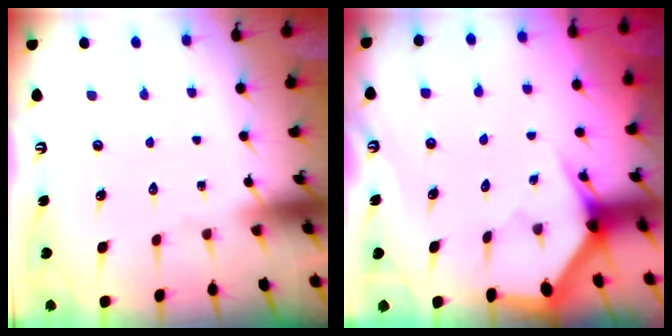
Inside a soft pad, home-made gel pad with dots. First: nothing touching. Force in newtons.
{"total": 3.0, "press": 3.0, "slide": 0.1}